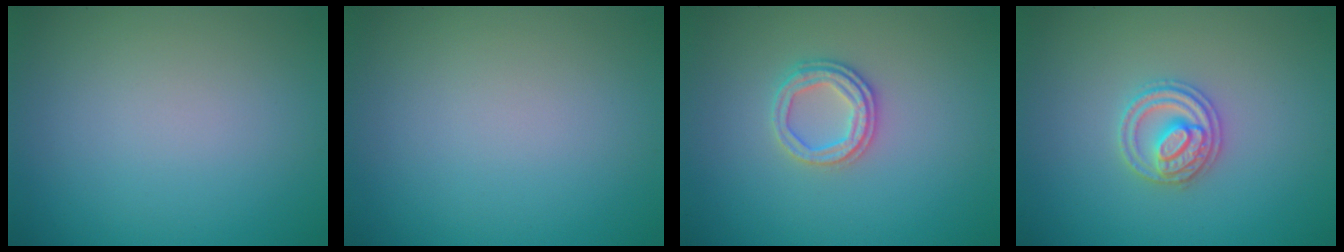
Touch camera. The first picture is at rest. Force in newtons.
{"total": 0.0}
{"total": 2.4, "press": 2.3, "slide": 0.7}
{"total": 2.8, "press": 2.7, "slide": 0.5}